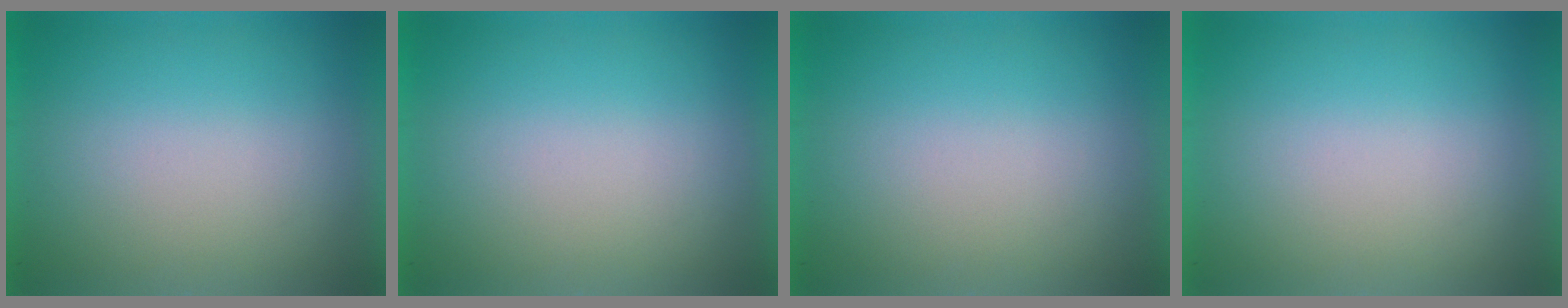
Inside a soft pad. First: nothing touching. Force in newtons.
{"total": 0.0}
{"total": 0.0}
{"total": 0.0}